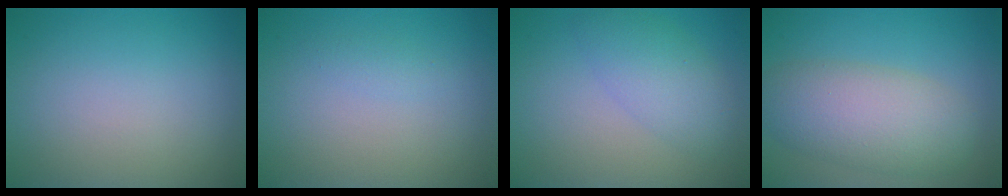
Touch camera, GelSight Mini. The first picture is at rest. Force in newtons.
{"total": 0.7, "press": 0.7, "slide": 0.0}
{"total": 3.6, "press": 3.6, "slide": 0.3}
{"total": 6.4, "press": 6.4, "slide": 0.3}